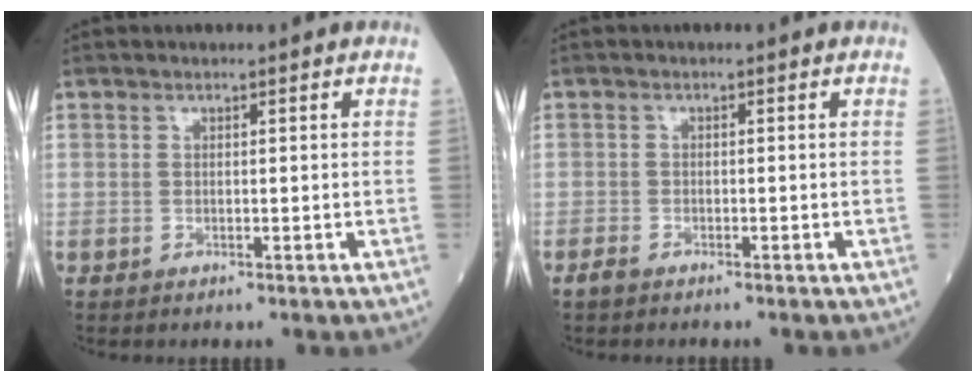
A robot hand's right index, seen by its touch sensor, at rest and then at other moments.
{"total": 1.3, "force": [-1.2, 0.4, 0.6], "torque": [-0.019, -0.002, -0.022]}